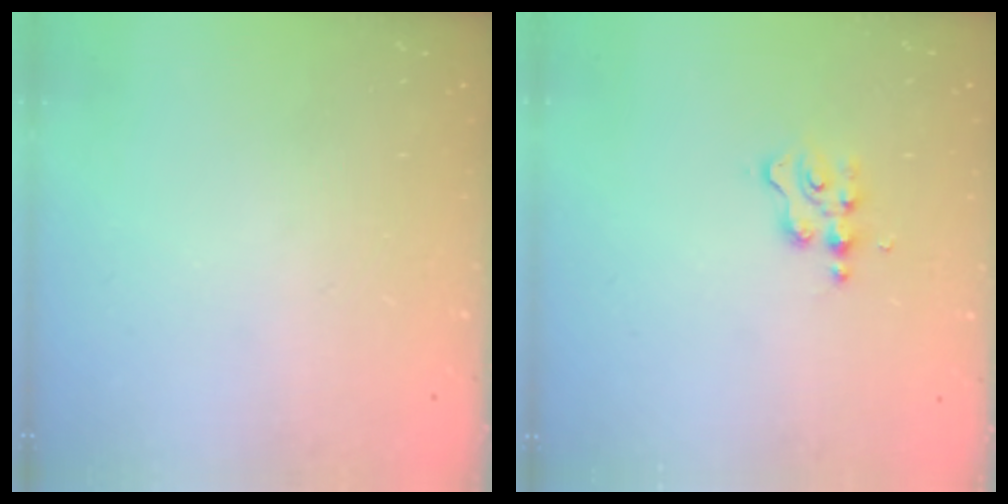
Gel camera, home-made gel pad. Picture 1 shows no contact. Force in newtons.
{"total": 2.8, "press": 2.8, "slide": 0.2}